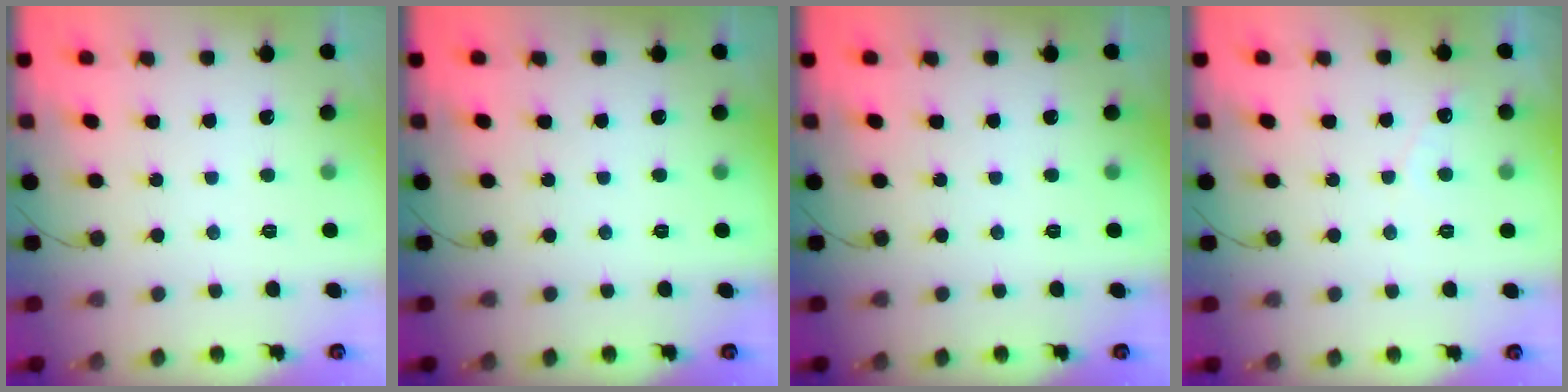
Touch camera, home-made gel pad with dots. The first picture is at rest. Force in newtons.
{"total": 0.0}
{"total": 0.0}
{"total": 2.9, "press": 2.9, "slide": 0.3}